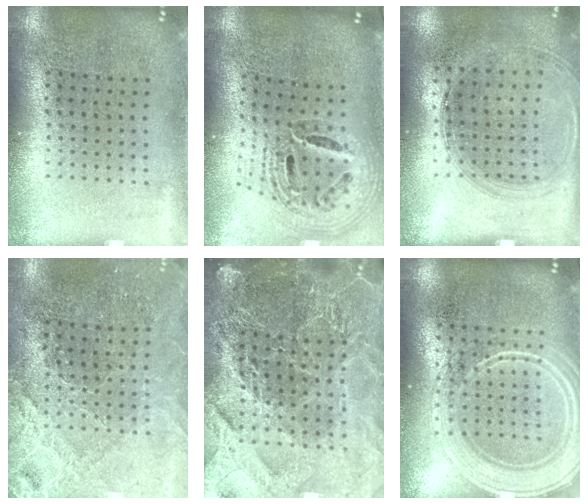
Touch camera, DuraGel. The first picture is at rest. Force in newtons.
{"total": 1.8, "press": 1.5, "slide": 1.0}
{"total": 1.3, "press": 1.2, "slide": 0.5}
{"total": 2.8, "press": 2.8, "slide": 0.3}
{"total": 5.7, "press": 4.9, "slide": 2.8}
{"total": 2.3, "press": 2.3, "slide": 0.4}